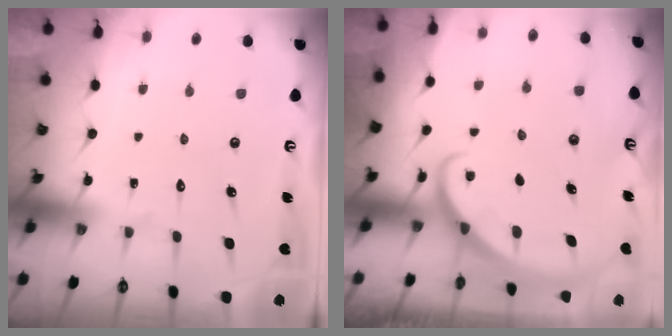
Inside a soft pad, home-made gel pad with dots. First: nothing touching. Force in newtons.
{"total": 2.3, "press": 2.3, "slide": 0.1}